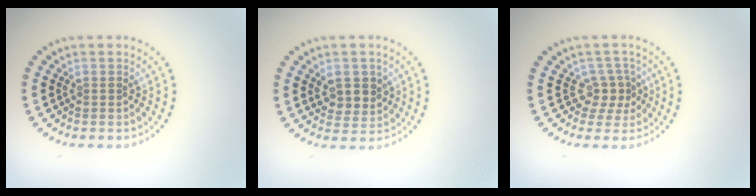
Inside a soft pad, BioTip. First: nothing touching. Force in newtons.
{"total": 2.8, "press": 2.7, "slide": 0.8}
{"total": 2.2, "press": 1.7, "slide": 1.4}